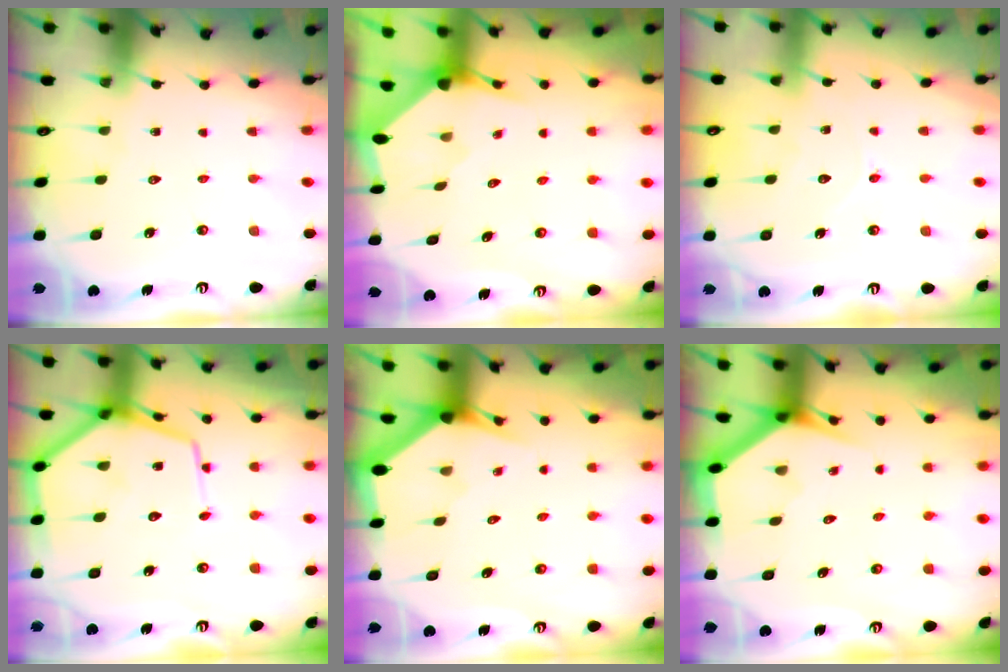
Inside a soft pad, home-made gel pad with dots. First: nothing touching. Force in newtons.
{"total": 3.4, "press": 3.4, "slide": 0.3}
{"total": 4.6, "press": 4.6, "slide": 0.1}
{"total": 12.8, "press": 12.8, "slide": 1.0}
{"total": 2.9, "press": 2.9, "slide": 0.2}
{"total": 3.5, "press": 3.5, "slide": 0.3}